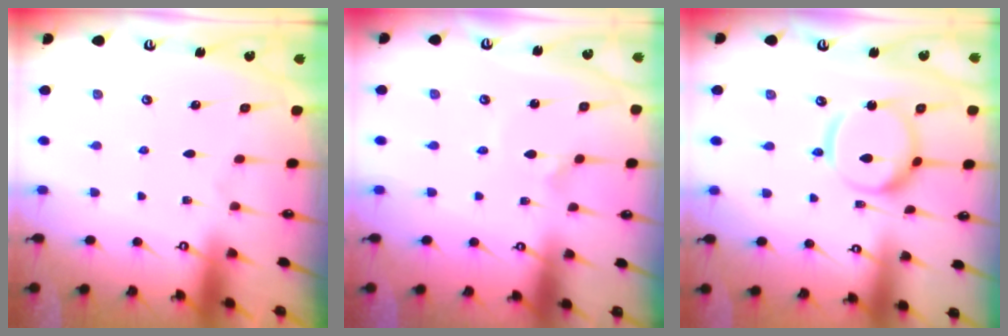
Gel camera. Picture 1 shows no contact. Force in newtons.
{"total": 2.2, "press": 2.2, "slide": 0.1}
{"total": 13.6, "press": 13.5, "slide": 1.2}